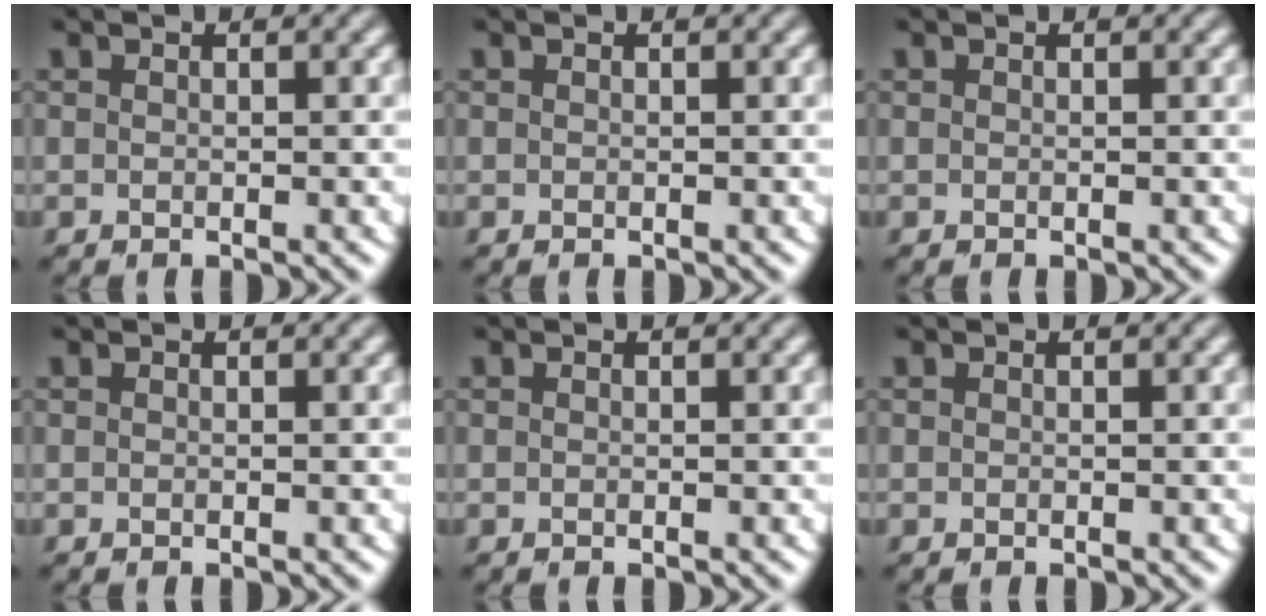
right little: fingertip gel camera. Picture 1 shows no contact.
{"total": 0.0}
{"total": 0.0}
{"total": 0.0}
{"total": 0.0}
{"total": 0.0}